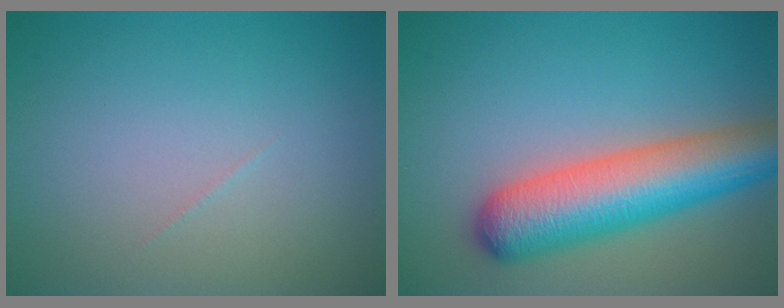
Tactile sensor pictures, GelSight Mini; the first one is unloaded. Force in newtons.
{"total": 8.6, "press": 8.6, "slide": 0.4}